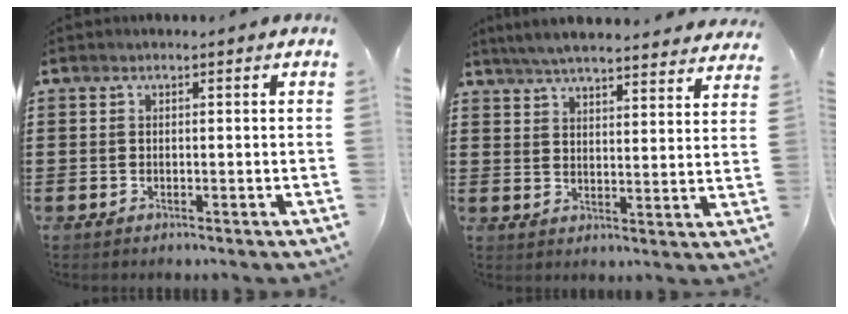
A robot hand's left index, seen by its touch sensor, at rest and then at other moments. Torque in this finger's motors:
{"motor_torque": [2.14, 0.00, 0.17, -0.04]}